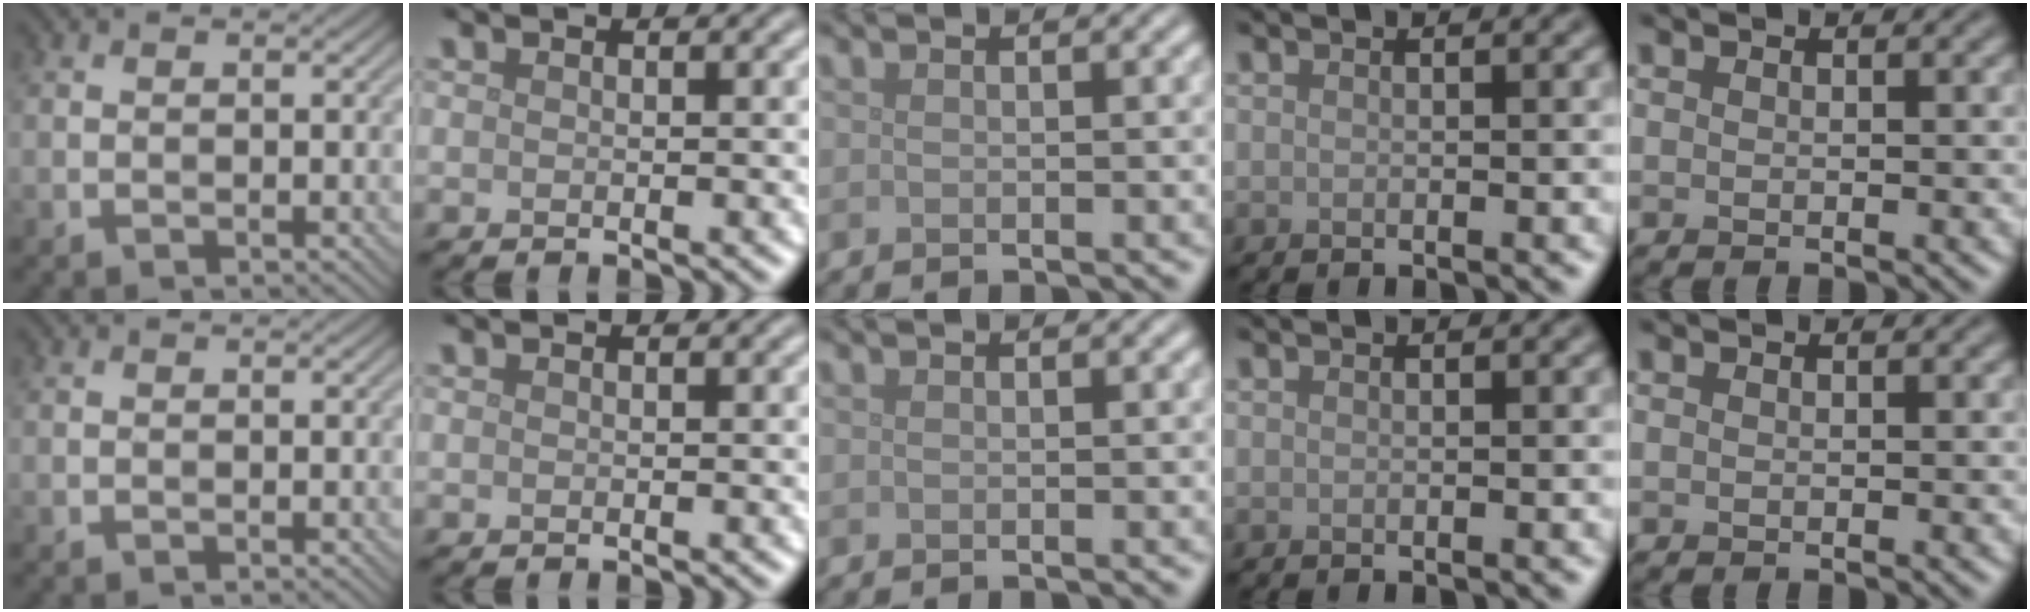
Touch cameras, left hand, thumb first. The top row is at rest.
{}